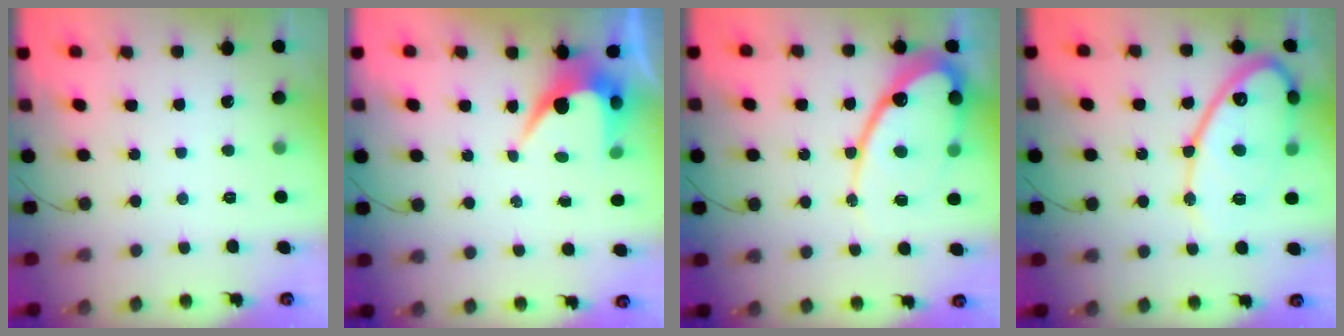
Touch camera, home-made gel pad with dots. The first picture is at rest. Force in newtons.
{"total": 6.8, "press": 6.8, "slide": 0.5}
{"total": 17.4, "press": 17.3, "slide": 1.3}
{"total": 17.4, "press": 17.3, "slide": 1.2}